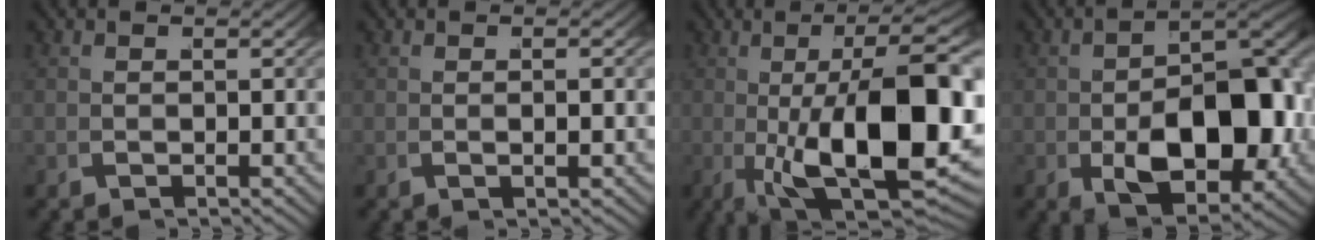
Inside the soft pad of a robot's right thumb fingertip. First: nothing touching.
{"total": 0.9, "force": [0.1, 0.2, 0.9], "torque": [-0.020, 0.003, 0.003]}
{"total": 17.5, "force": [-2.4, 7.7, 15.5], "torque": [-0.282, -0.043, 0.000]}
{"total": 12.8, "force": [-1.6, 7.2, 10.5], "torque": [-0.183, -0.029, -0.004]}